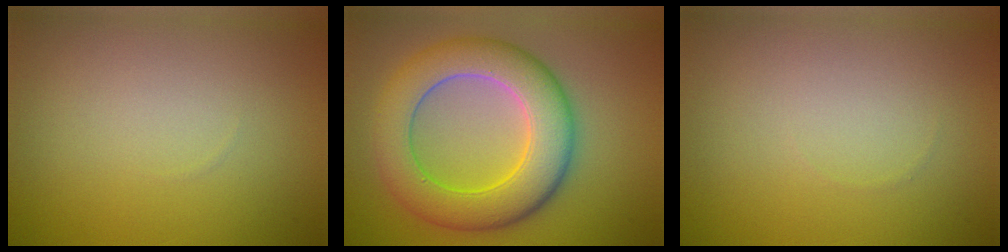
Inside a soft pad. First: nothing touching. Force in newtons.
{"total": 8.6, "press": 8.5, "slide": 0.5}
{"total": 0.0}